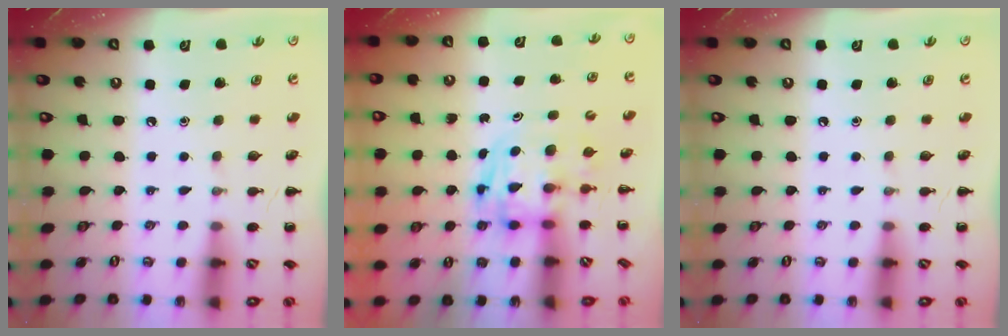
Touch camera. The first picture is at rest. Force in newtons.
{"total": 2.7, "press": 2.7, "slide": 0.5}
{"total": 0.0}